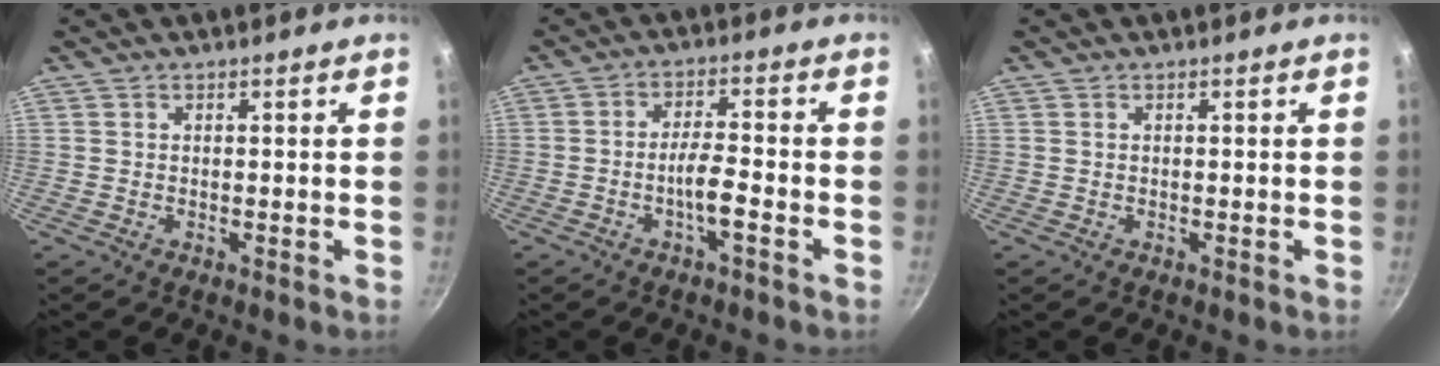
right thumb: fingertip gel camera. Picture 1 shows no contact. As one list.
[{"total": 4.9, "force": [-2.3, 0.9, 4.2], "torque": [-0.080, 0.023, -0.042]}, {"total": 0.0}]